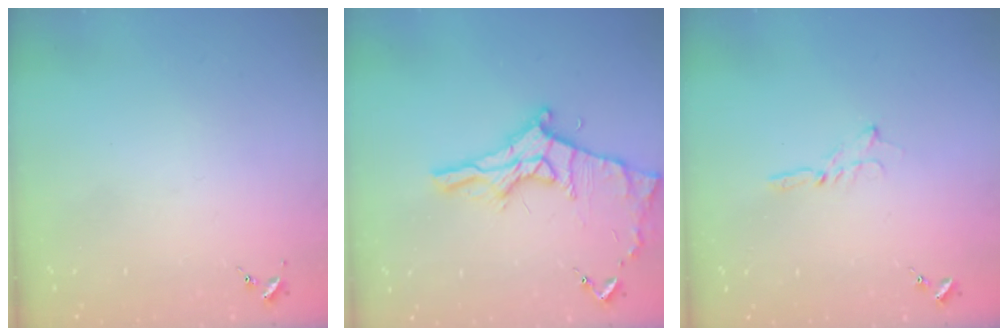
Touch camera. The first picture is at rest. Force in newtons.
{"total": 15.2, "press": 15.2, "slide": 0.6}
{"total": 1.8, "press": 1.8, "slide": 0.2}